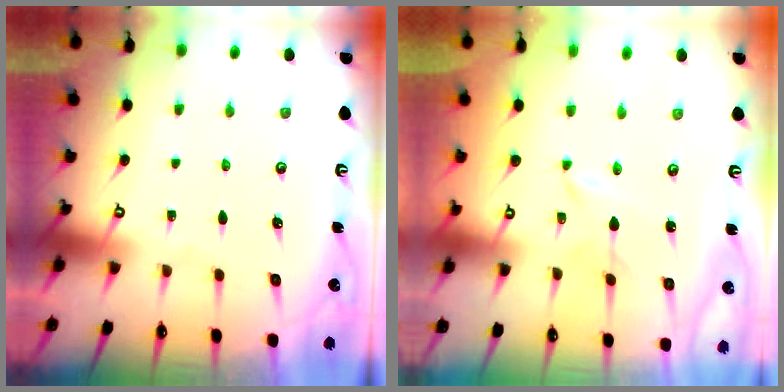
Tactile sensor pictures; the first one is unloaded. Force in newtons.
{"total": 1.7, "press": 1.7, "slide": 0.2}